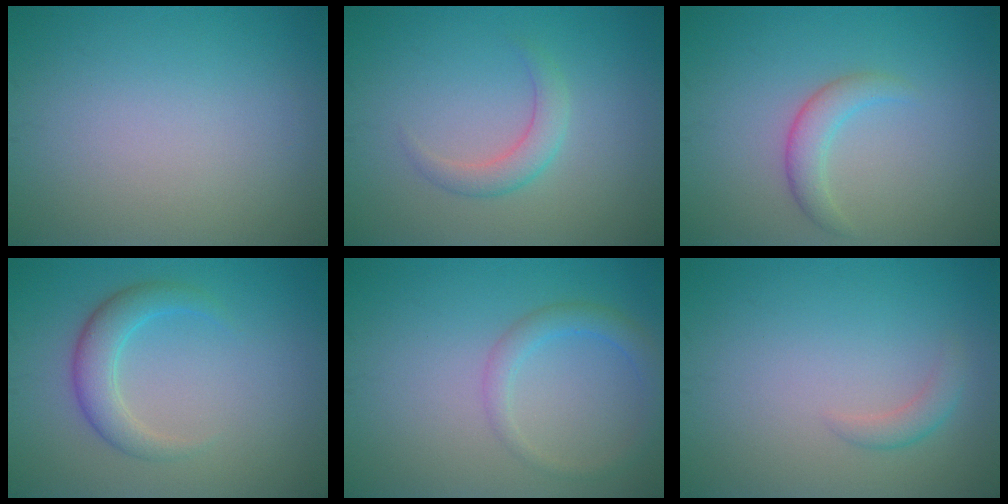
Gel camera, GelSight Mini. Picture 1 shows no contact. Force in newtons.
{"total": 2.2, "press": 2.2, "slide": 0.0}
{"total": 2.3, "press": 2.3, "slide": 0.2}
{"total": 3.3, "press": 3.3, "slide": 0.2}
{"total": 2.3, "press": 2.3, "slide": 0.1}
{"total": 1.4, "press": 1.4, "slide": 0.1}